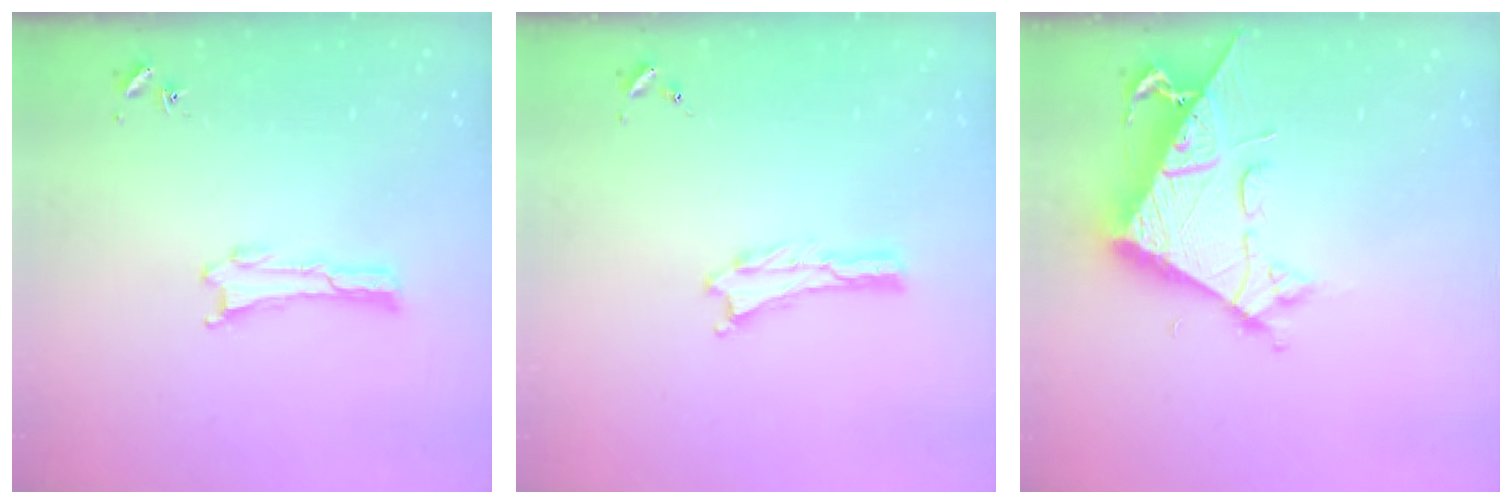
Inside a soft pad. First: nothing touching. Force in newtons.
{"total": 0.0}
{"total": 8.4, "press": 8.3, "slide": 0.8}